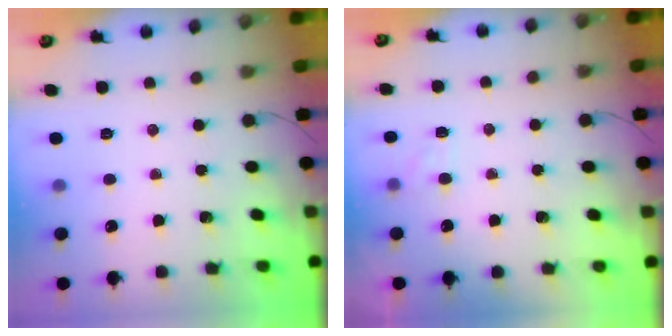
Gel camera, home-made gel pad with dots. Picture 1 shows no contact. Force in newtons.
{"total": 4.6, "press": 4.3, "slide": 1.6}